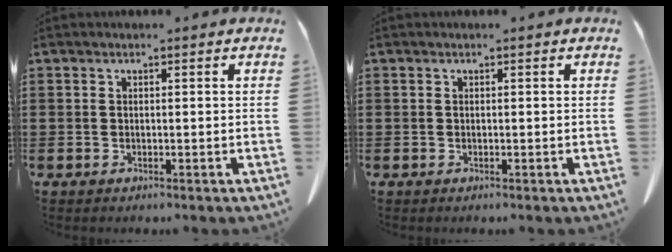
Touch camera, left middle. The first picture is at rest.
{"total": 0.0}